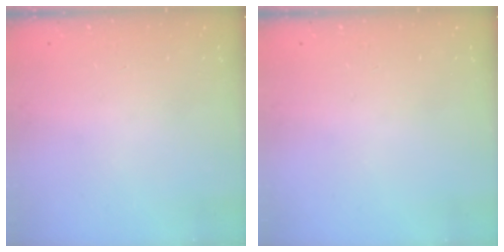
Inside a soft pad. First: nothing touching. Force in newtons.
{"total": 0.0}